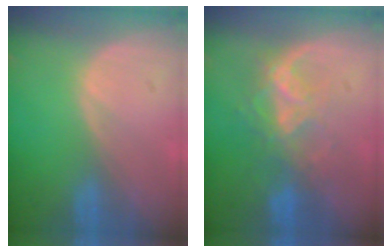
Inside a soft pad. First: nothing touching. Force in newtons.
{"total": 6.8, "press": 6.2, "slide": 2.8}